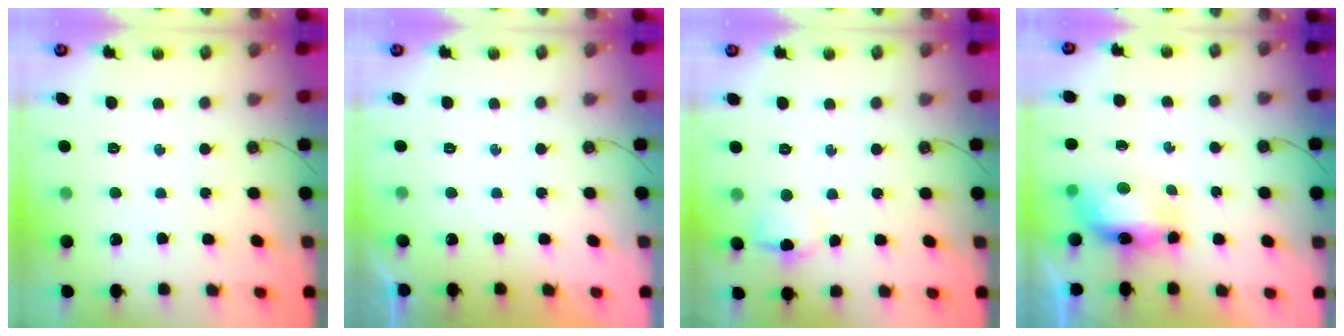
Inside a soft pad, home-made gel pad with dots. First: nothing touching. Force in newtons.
{"total": 0.0}
{"total": 6.4, "press": 6.2, "slide": 1.5}
{"total": 8.1, "press": 8.0, "slide": 1.6}